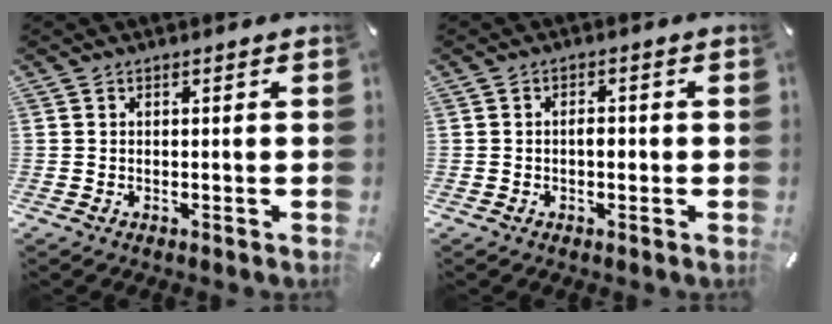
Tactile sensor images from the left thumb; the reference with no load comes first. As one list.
[{"total": 2.2, "force": [-0.4, 1.1, 1.8], "torque": [-0.034, 0.005, -0.009]}]